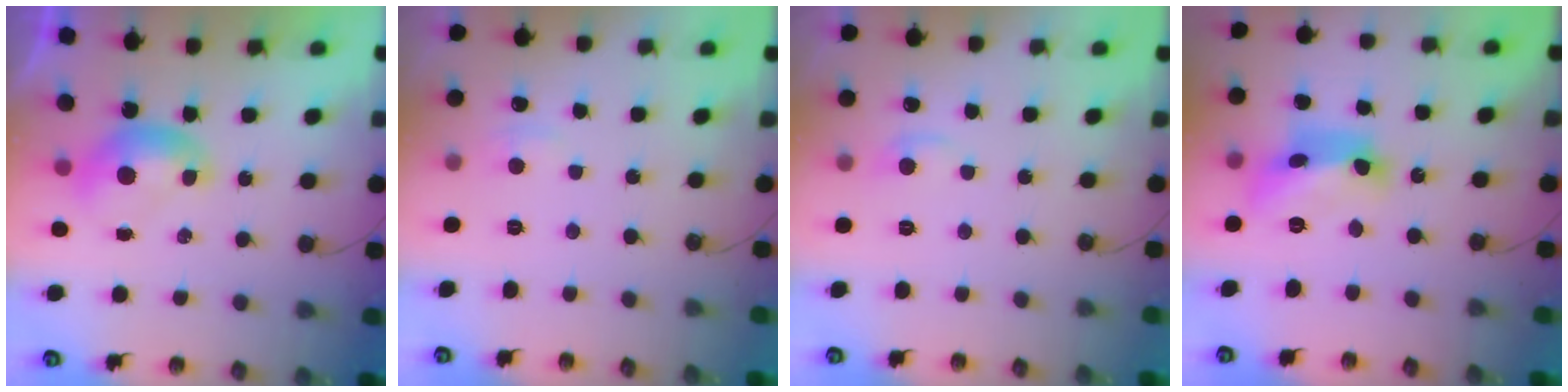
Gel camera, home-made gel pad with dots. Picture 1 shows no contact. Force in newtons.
{"total": 3.4, "press": 3.4, "slide": 0.3}
{"total": 1.8, "press": 1.5, "slide": 0.9}
{"total": 13.5, "press": 13.5, "slide": 1.0}